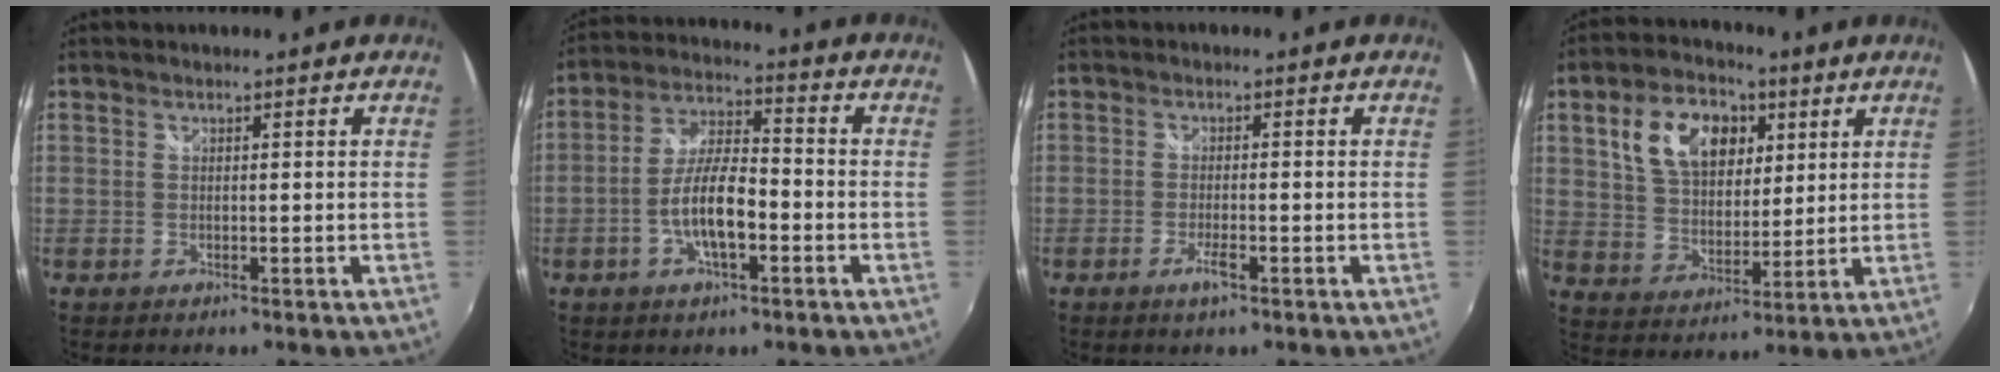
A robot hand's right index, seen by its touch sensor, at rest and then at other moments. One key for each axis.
{"total": 9.4, "fx": -3.3, "fy": 2.9, "fz": 8.4, "tx": -0.170, "ty": 0.004, "tz": -0.059}
{"total": 2.6, "fx": -1.5, "fy": 0.4, "fz": 2.1, "tx": -0.050, "ty": -0.003, "tz": -0.029}
{"total": 13.8, "fx": 5.2, "fy": 9.0, "fz": 9.1, "tx": -0.177, "ty": 0.024, "tz": 0.098}